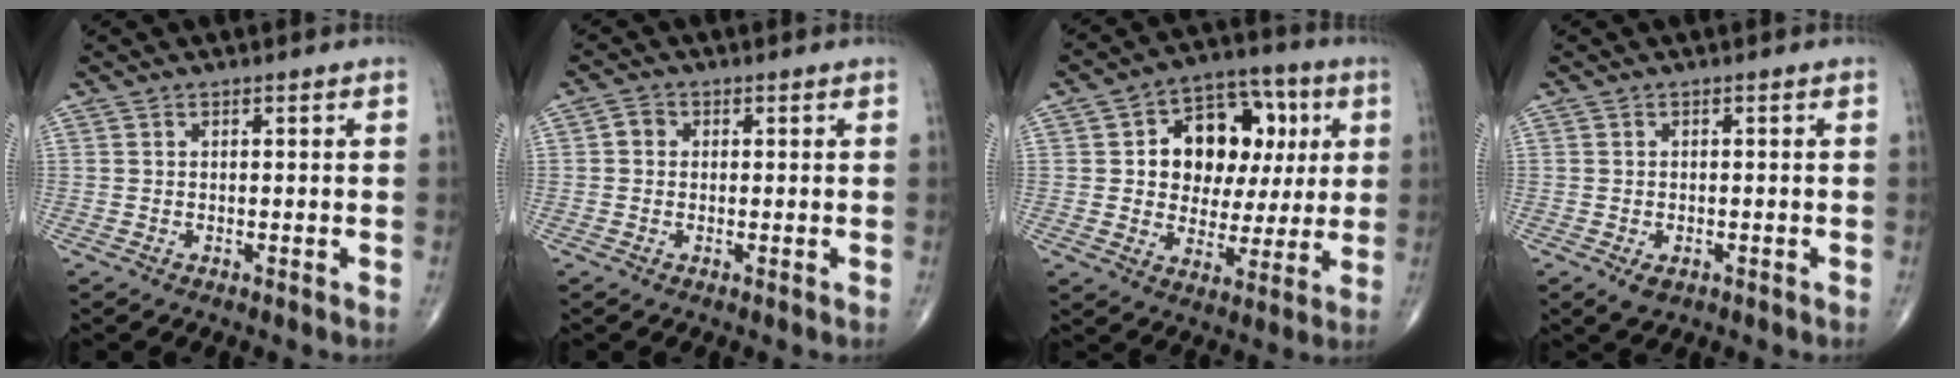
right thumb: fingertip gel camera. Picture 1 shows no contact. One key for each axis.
{"total": 2.0, "fx": 0.1, "fy": 1.8, "fz": 0.9, "tx": -0.006, "ty": 0.004, "tz": -0.002}
{"total": 16.5, "fx": 3.4, "fy": 12.0, "fz": 10.8, "tx": -0.100, "ty": 0.015, "tz": 0.053}
{"total": 2.3, "fx": -1.1, "fy": 1.4, "fz": 1.5, "tx": -0.019, "ty": -0.001, "tz": -0.010}